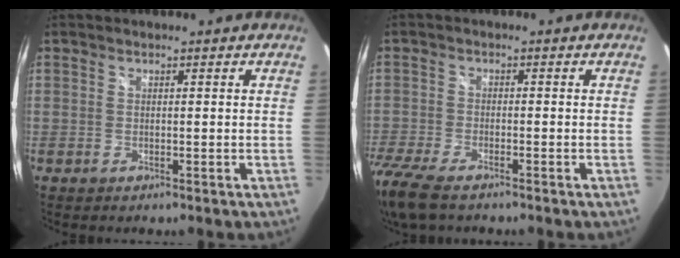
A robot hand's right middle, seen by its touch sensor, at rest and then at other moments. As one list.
[{"total": 10.4, "force": [-8.0, 2.6, 6.1], "torque": [-0.158, -0.045, -0.155]}]